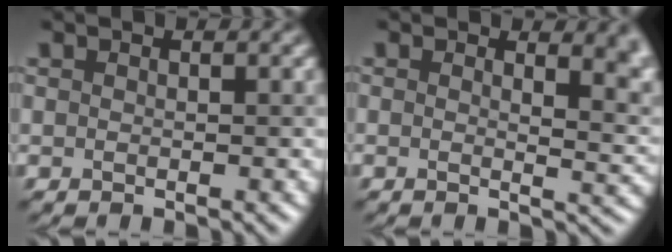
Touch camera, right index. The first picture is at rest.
{"total": 7.1, "force": [2.3, 3.3, 5.8], "torque": [-0.010, 0.009, 0.014]}